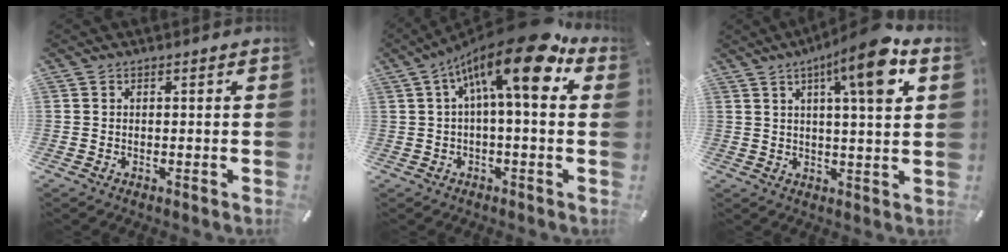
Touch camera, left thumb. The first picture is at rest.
{"total": 17.3, "force": [7.2, 4.4, 15.1], "torque": [-0.255, -0.040, 0.108]}
{"total": 13.0, "force": [5.7, 2.3, 11.5], "torque": [-0.177, -0.016, 0.084]}